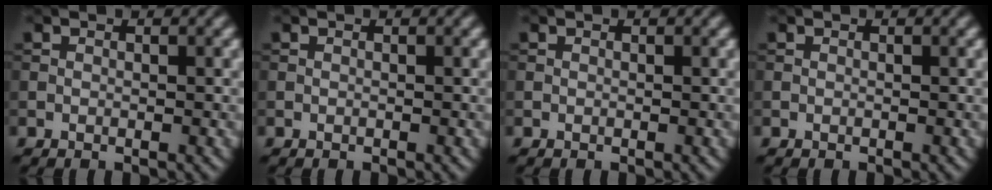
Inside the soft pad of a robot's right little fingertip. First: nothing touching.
{"total": 0.0}
{"total": 0.0}
{"total": 0.0}